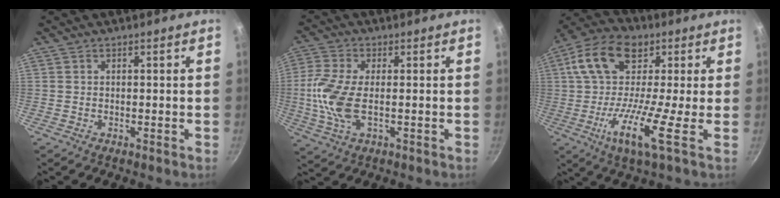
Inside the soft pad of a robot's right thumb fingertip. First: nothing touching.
{"total": 9.9, "force": [-0.8, 4.5, 8.7], "torque": [-0.201, 0.000, -0.024]}
{"total": 16.0, "force": [0.4, 6.5, 14.7], "torque": [-0.260, 0.012, -0.025]}